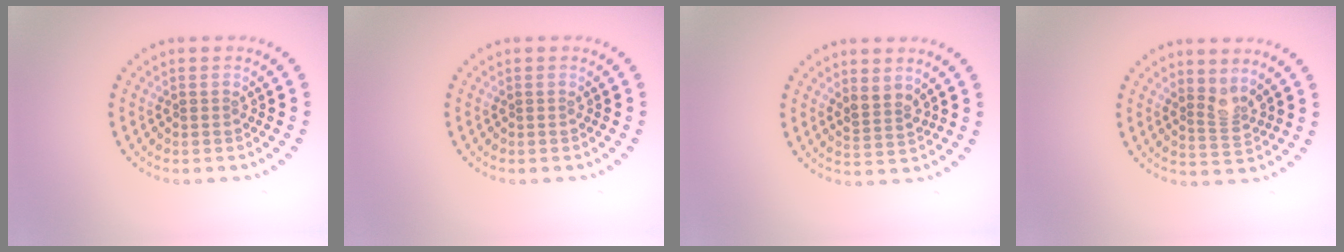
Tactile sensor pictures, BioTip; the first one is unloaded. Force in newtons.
{"total": 0.0}
{"total": 2.0, "press": 1.6, "slide": 1.2}
{"total": 2.1, "press": 1.5, "slide": 1.4}